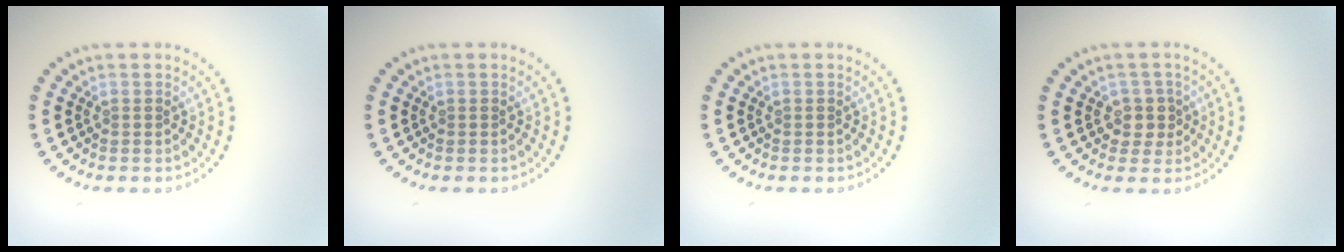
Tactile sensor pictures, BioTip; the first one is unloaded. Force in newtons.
{"total": 0.0}
{"total": 0.0}
{"total": 2.0, "press": 1.7, "slide": 1.2}